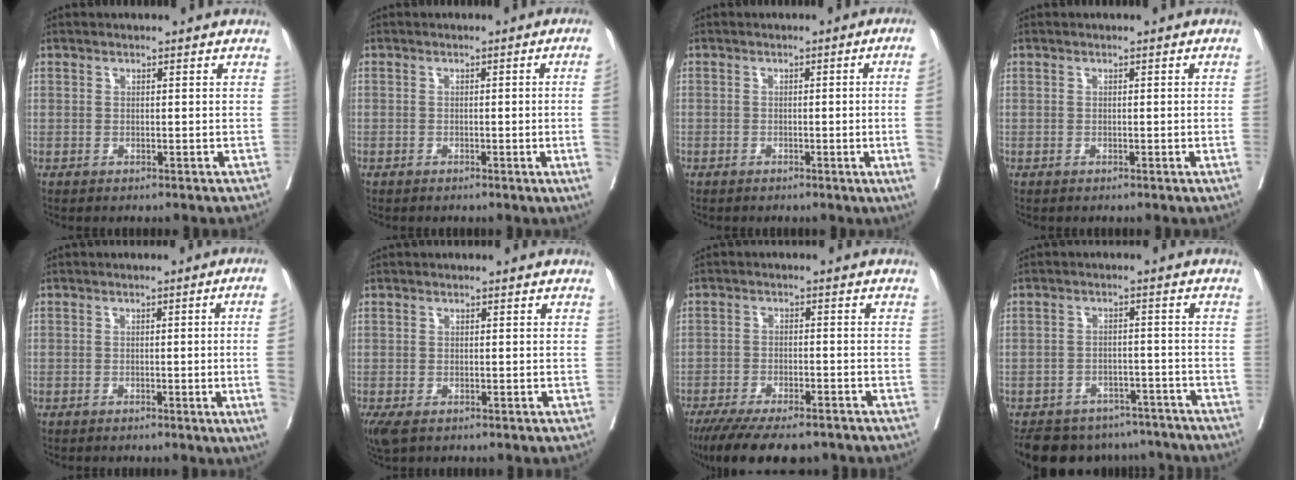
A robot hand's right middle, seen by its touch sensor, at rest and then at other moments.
{"total": 3.9, "force": [-0.7, -1.3, 3.6], "torque": [-0.036, -0.007, -0.010]}
{"total": 5.9, "force": [-1.0, -1.7, 5.5], "torque": [-0.050, -0.010, -0.017]}
{"total": 0.9, "force": [-0.1, -0.2, 0.8], "torque": [-0.009, 0.000, 0.002]}
{"total": 6.7, "force": [-1.1, -1.9, 6.3], "torque": [-0.056, -0.012, -0.019]}
{"total": 3.7, "force": [-2.3, 1.8, 2.4], "torque": [-0.051, -0.015, -0.038]}
{"total": 13.8, "force": [-11.0, 4.0, 7.3], "torque": [-0.137, -0.023, -0.165]}
{"total": 13.4, "force": [-11.6, 6.1, 3.0], "torque": [-0.049, 0.015, -0.145]}